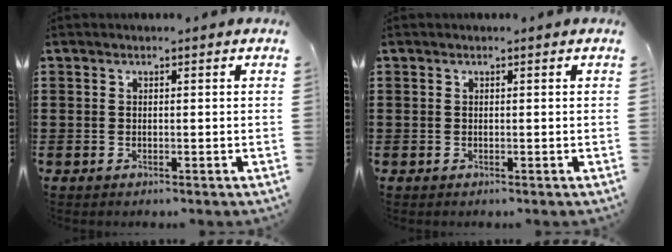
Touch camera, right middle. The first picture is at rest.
{"total": 0.0}